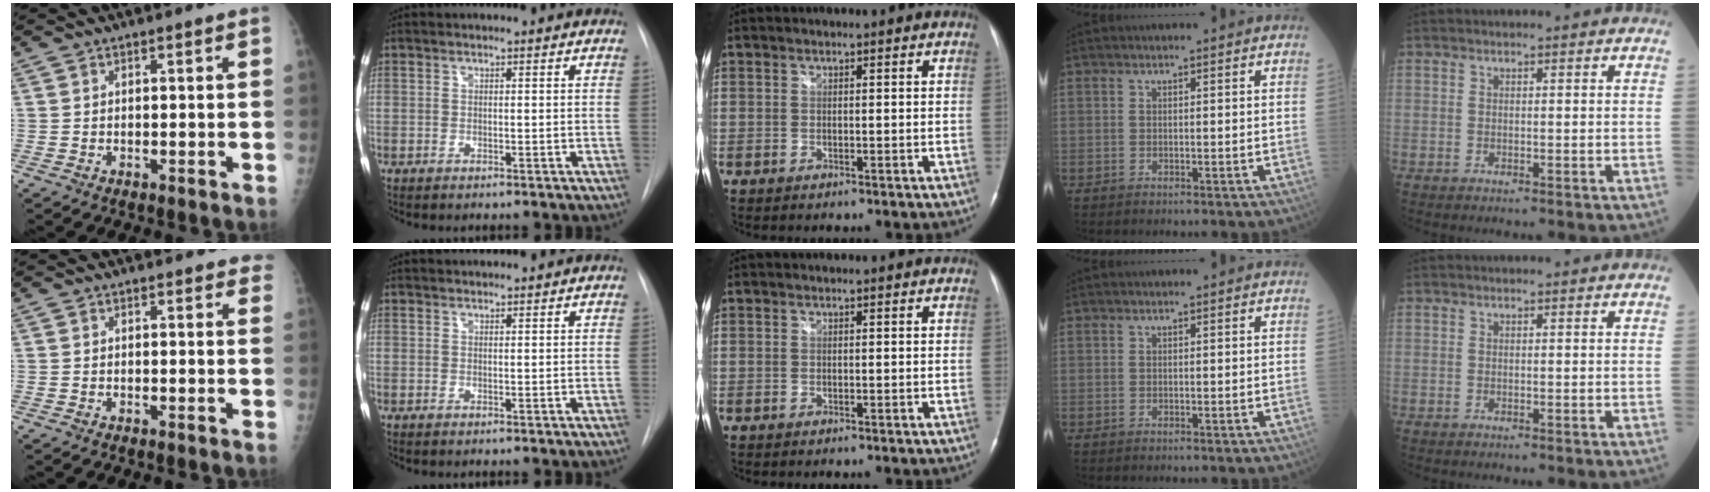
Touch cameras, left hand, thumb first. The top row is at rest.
{"thumb": {"total": 2.7, "force": [2.4, 1.0, 0.7], "torque": [0.016, -0.007, 0.011]}, "index": {"total": 1.3, "force": [1.3, 0.1, 0.1], "torque": [-0.005, 0.017, 0.026]}}